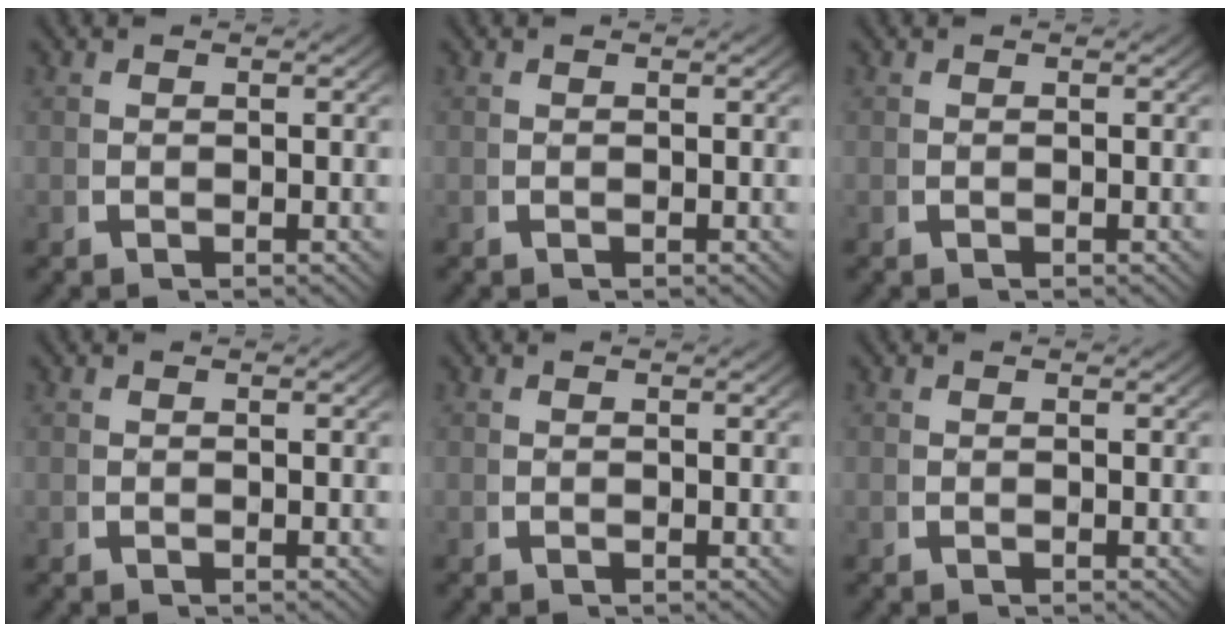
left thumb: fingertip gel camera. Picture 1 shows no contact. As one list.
[{"total": 0.0}, {"total": 0.0}, {"total": 0.0}, {"total": 0.0}, {"total": 0.0}]